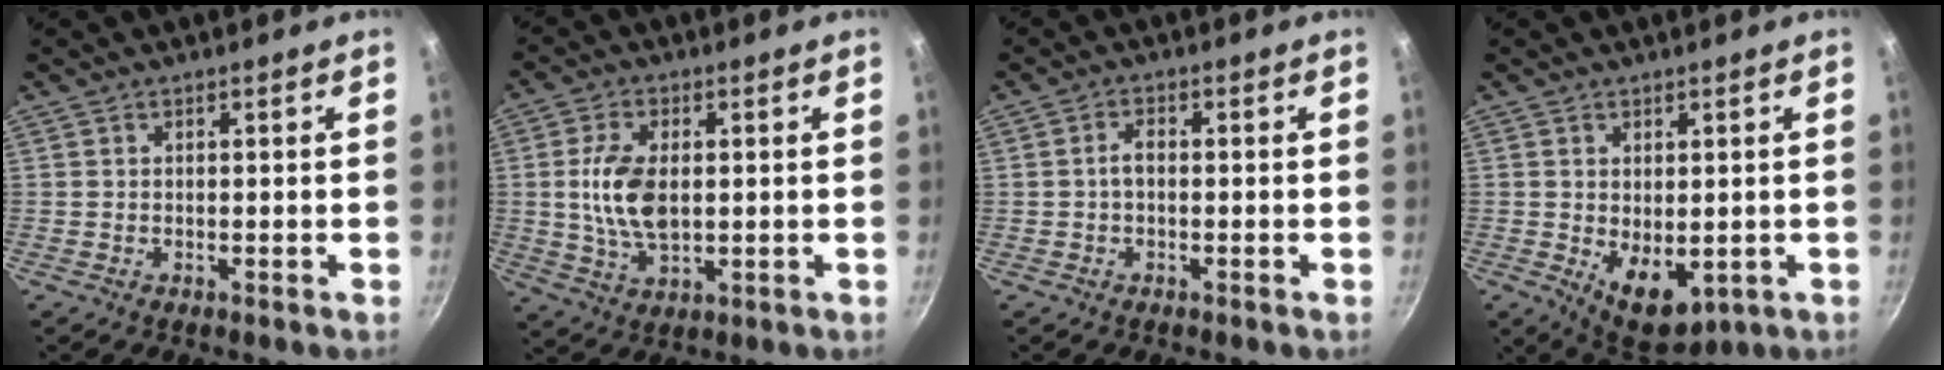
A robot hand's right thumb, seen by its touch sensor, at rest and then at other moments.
{"total": 10.1, "force": [0.6, 5.6, 8.3], "torque": [-0.158, -0.002, 0.013]}
{"total": 2.1, "force": [-0.4, 1.2, 1.8], "torque": [-0.028, 0.013, -0.008]}
{"total": 8.2, "force": [-1.0, 5.0, 6.5], "torque": [-0.077, -0.017, 0.003]}